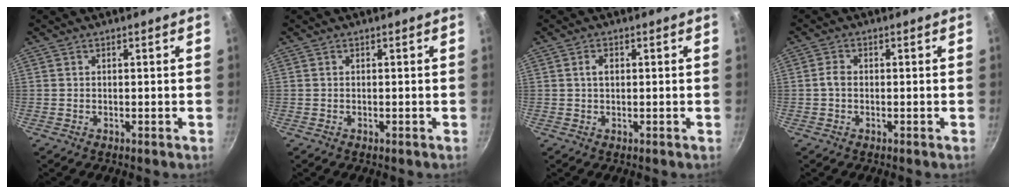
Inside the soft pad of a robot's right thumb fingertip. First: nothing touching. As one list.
[{"total": 0.0}, {"total": 1.7, "force": [0.3, 1.2, 1.3], "torque": [-0.020, 0.004, 0.004]}, {"total": 1.9, "force": [-0.4, 1.3, 1.3], "torque": [-0.027, 0.010, -0.010]}]